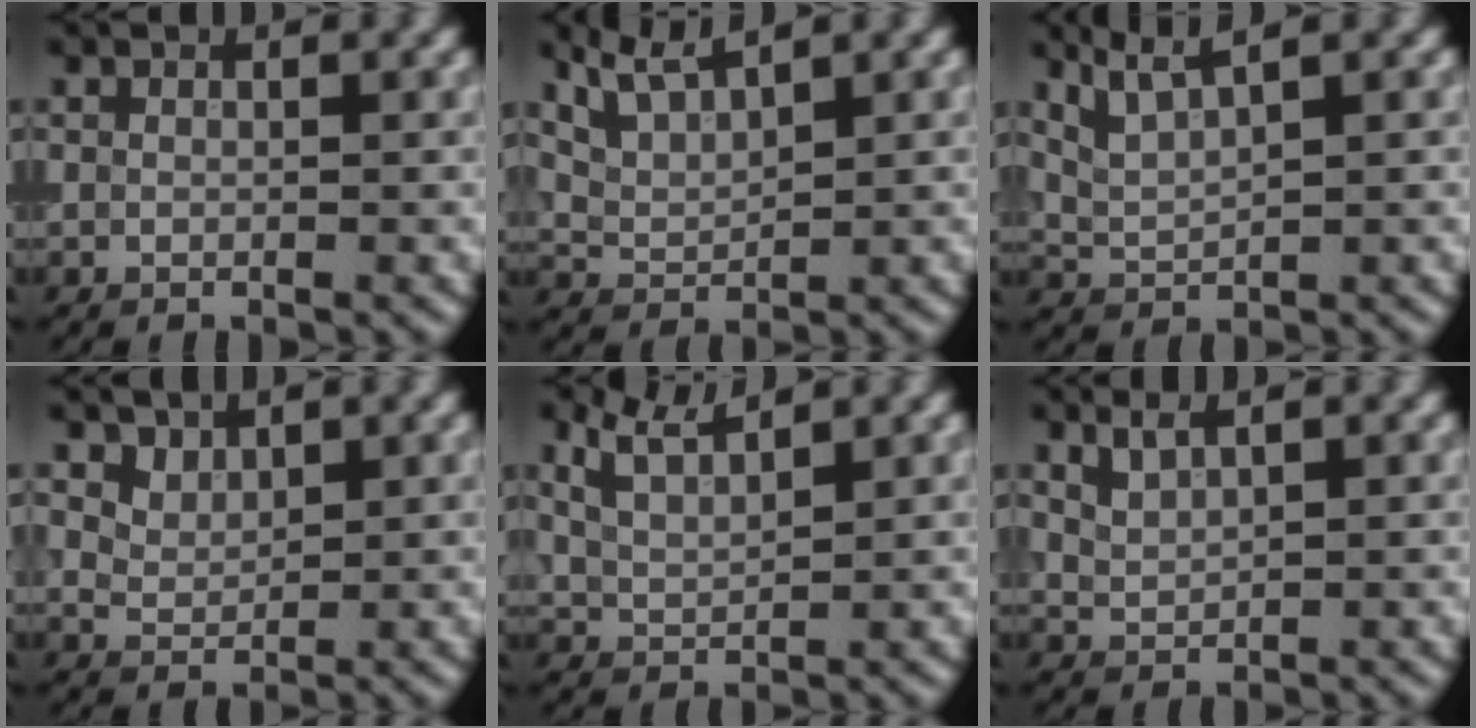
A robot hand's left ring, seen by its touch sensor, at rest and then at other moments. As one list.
[{"total": 3.5, "force": [3.0, 0.8, 1.7], "torque": [-0.047, 0.009, 0.063]}, {"total": 3.2, "force": [2.4, 0.6, 2.0], "torque": [-0.042, 0.008, 0.055]}, {"total": 2.5, "force": [1.9, 1.4, 0.8], "torque": [-0.026, -0.015, 0.056]}, {"total": 3.3, "force": [2.7, 0.9, 1.8], "torque": [-0.045, 0.009, 0.057]}, {"total": 1.7, "force": [1.4, 0.5, 0.9], "torque": [-0.025, -0.001, 0.036]}]